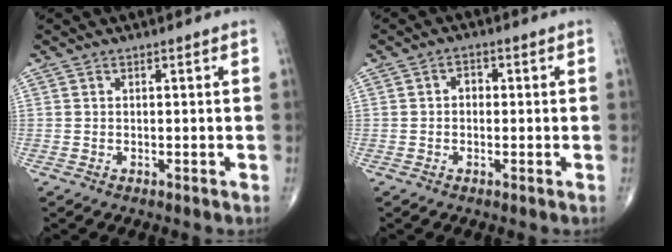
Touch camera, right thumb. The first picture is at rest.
{"total": 2.1, "force": [0.0, 1.6, 1.4], "torque": [-0.010, 0.011, -0.004]}